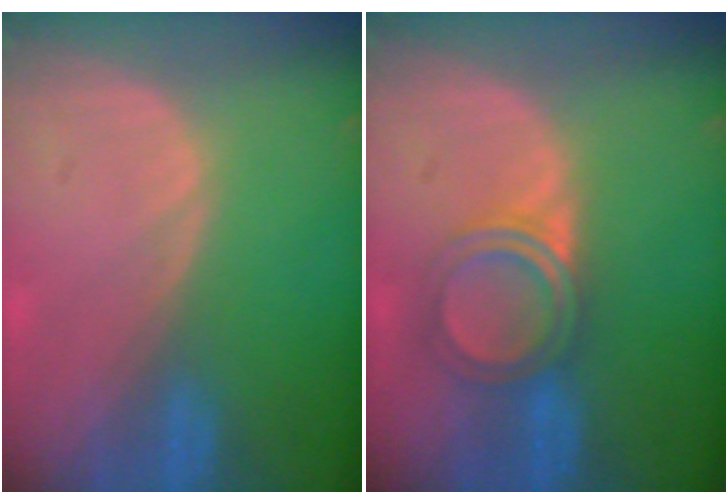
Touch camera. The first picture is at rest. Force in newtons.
{"total": 4.8, "press": 4.6, "slide": 1.4}